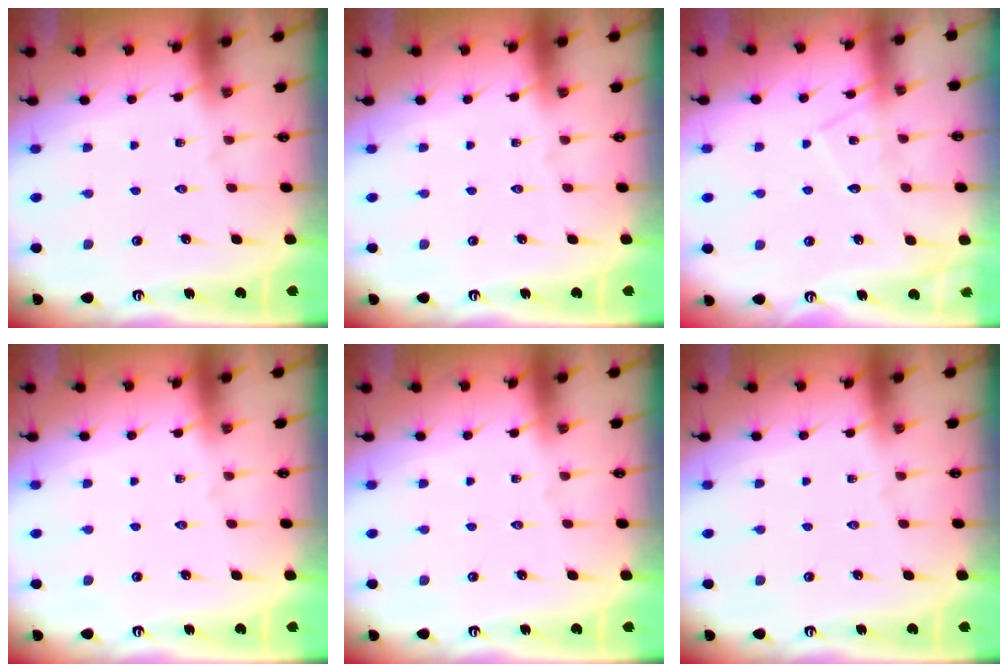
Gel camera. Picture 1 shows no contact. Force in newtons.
{"total": 0.0}
{"total": 8.6, "press": 8.5, "slide": 0.8}
{"total": 0.0}
{"total": 0.0}
{"total": 0.0}